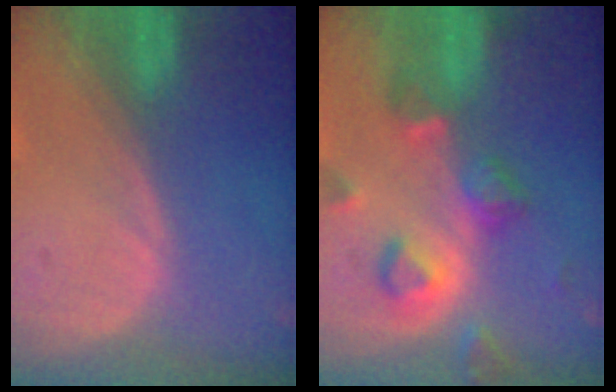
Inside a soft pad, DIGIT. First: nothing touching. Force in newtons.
{"total": 7.8, "press": 7.1, "slide": 3.2}